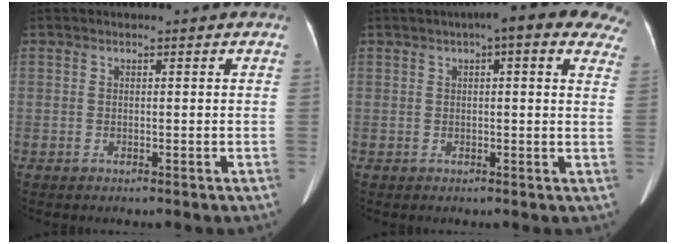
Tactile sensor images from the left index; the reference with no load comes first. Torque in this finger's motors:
{"motor_torque": [0.17, -0.18, 0.13, 0.07]}